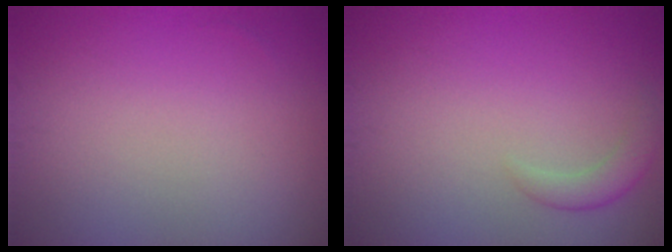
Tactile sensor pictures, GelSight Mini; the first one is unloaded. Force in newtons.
{"total": 1.6, "press": 1.6, "slide": 0.1}